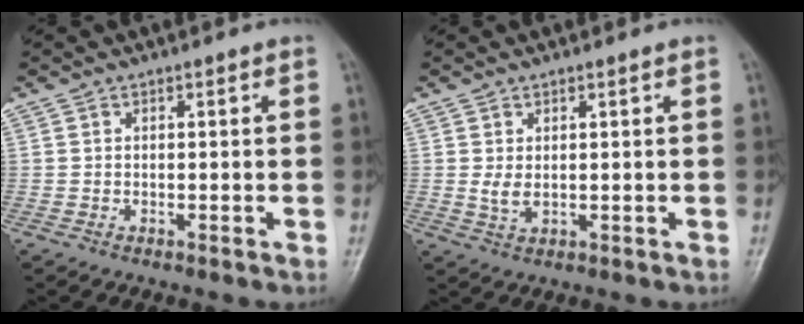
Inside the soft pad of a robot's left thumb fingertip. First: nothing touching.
{"total": 2.4, "force": [0.5, 1.2, 2.1], "torque": [-0.037, -0.005, 0.016]}